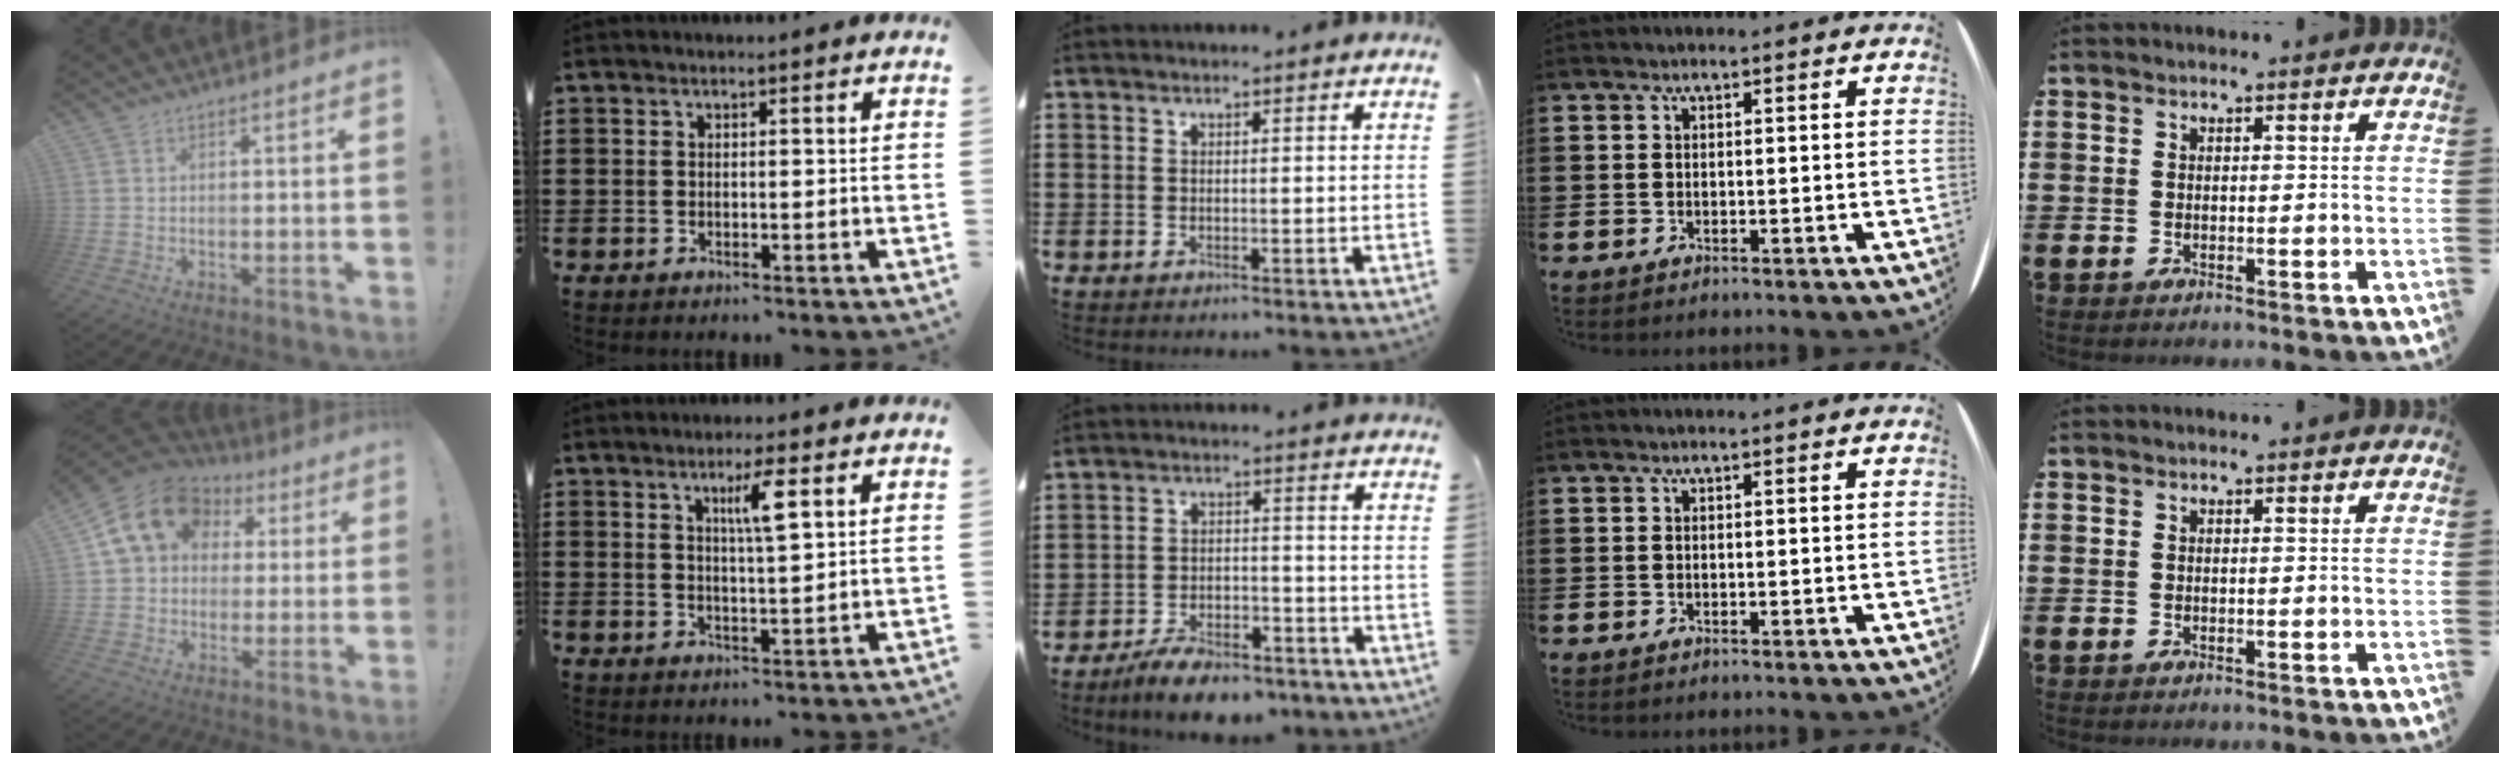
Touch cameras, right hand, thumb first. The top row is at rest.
{"thumb": {"total": 15.1, "force": [5.6, 11.7, 7.8], "torque": [-0.112, -0.014, 0.104]}, "index": {"total": 4.8, "force": [2.1, 0.5, 4.2], "torque": [-0.073, -0.001, 0.029]}, "middle": {"total": 6.3, "force": [-5.8, 1.3, 2.2], "torque": [-0.045, 0.005, -0.111]}}